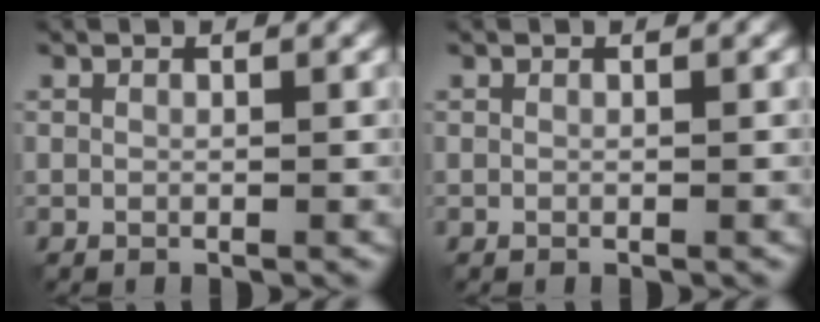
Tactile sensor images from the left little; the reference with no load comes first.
{"total": 0.0}